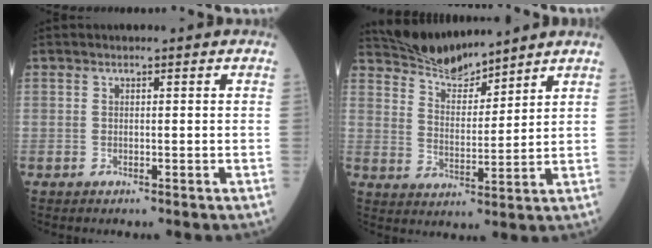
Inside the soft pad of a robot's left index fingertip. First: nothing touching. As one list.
[{"total": 8.1, "force": [7.9, 0.6, 1.2], "torque": [-0.038, 0.006, 0.156]}]